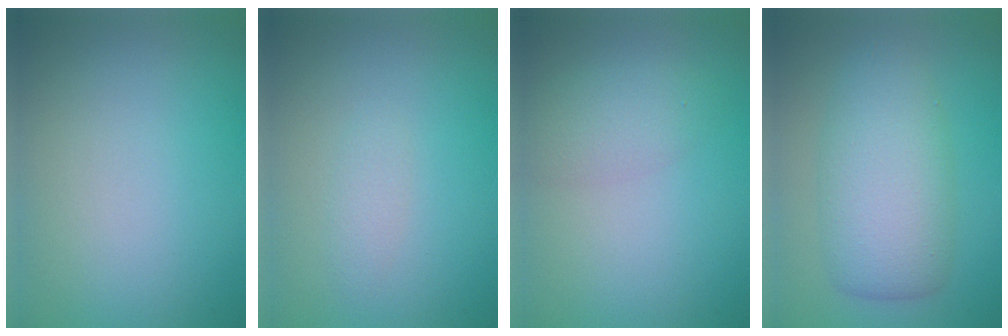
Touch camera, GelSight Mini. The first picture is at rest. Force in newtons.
{"total": 0.9, "press": 0.9, "slide": 0.0}
{"total": 2.4, "press": 2.4, "slide": 0.1}
{"total": 5.8, "press": 5.8, "slide": 0.0}